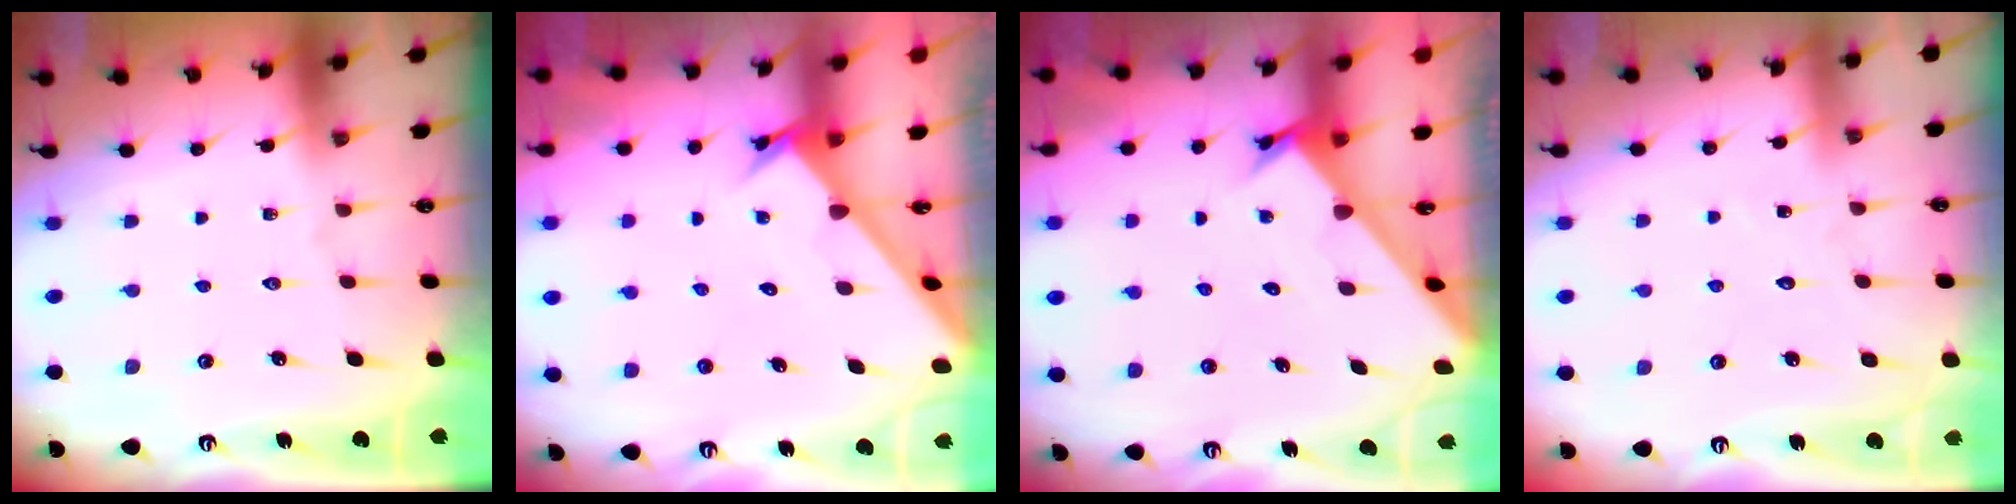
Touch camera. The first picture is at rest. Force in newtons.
{"total": 2.7, "press": 2.7, "slide": 0.3}
{"total": 2.3, "press": 2.3, "slide": 0.2}
{"total": 4.6, "press": 4.6, "slide": 0.3}